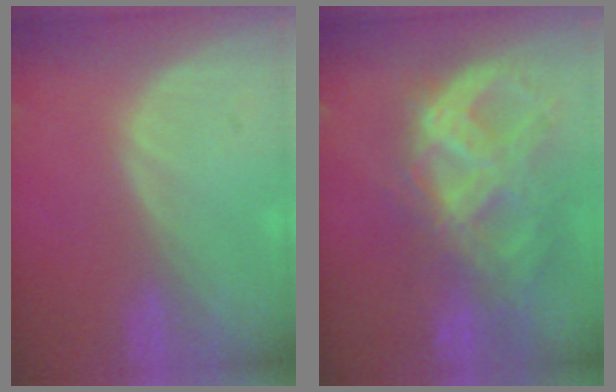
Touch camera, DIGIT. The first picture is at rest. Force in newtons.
{"total": 11.1, "press": 9.4, "slide": 5.9}